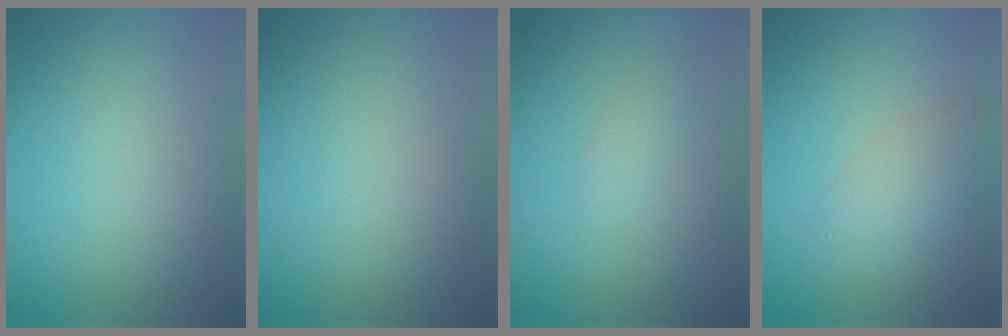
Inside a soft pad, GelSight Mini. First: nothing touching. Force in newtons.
{"total": 0.0}
{"total": 1.1, "press": 1.1, "slide": 0.1}
{"total": 2.8, "press": 2.8, "slide": 0.0}